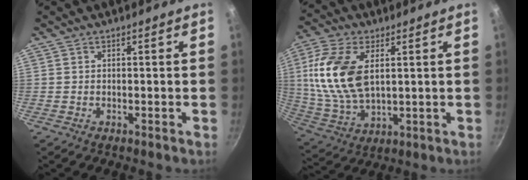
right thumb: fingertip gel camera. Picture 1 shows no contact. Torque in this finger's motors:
{"motor_torque": [0.22, 0.62, 1.51, 0.01, 0.22]}